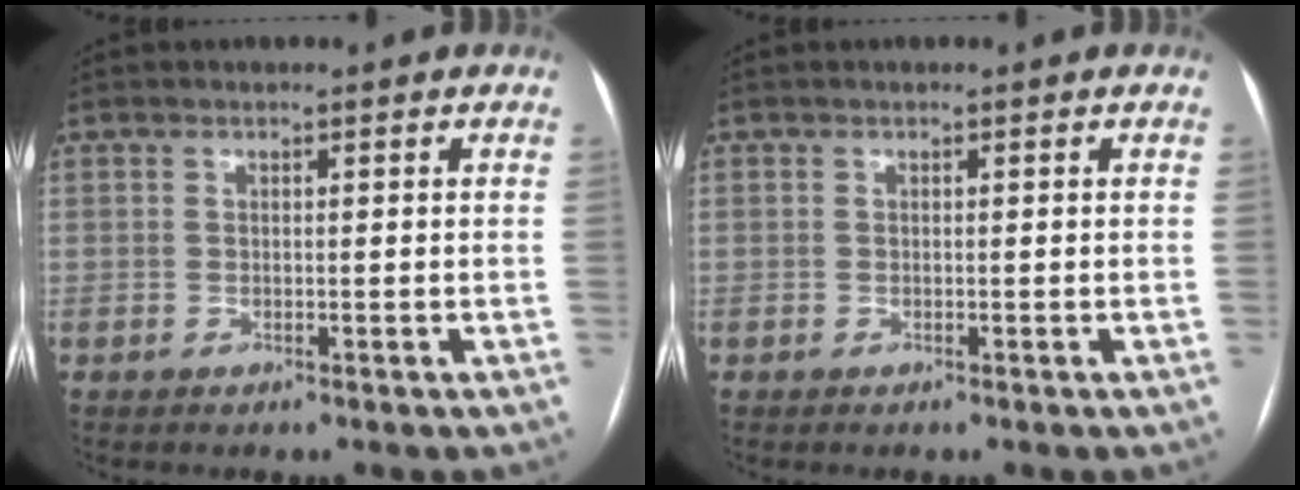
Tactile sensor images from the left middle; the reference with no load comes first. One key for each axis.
{"total": 0.0}